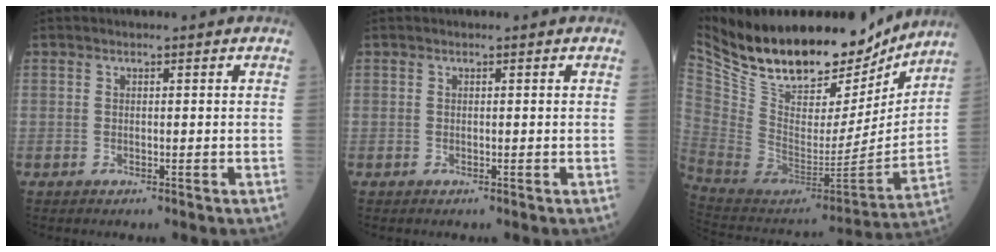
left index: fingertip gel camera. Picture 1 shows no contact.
{"total": 0.0}
{"total": 28.4, "force": [23.2, 9.6, 13.3], "torque": [-0.257, -0.016, 0.371]}